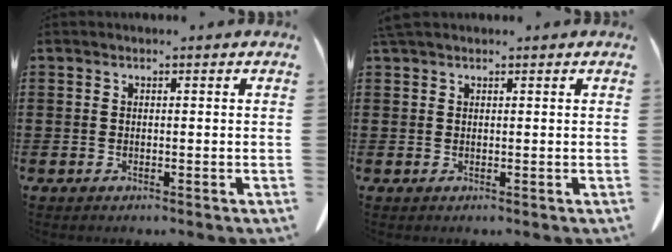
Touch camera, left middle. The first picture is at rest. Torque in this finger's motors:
{"motor_torque": [0.47, 0.38, 0.03, 0.03]}